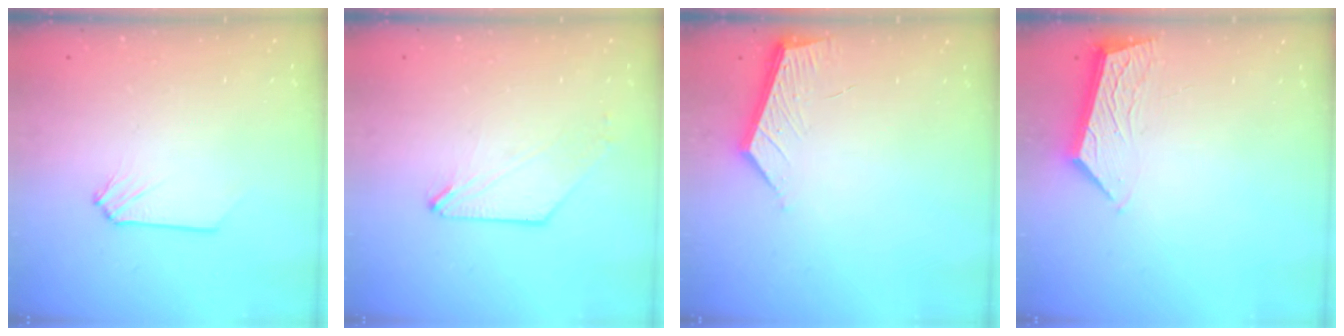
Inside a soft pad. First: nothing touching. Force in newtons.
{"total": 0.7, "press": 0.7, "slide": 0.1}
{"total": 4.5, "press": 4.4, "slide": 0.2}
{"total": 5.2, "press": 5.2, "slide": 0.1}